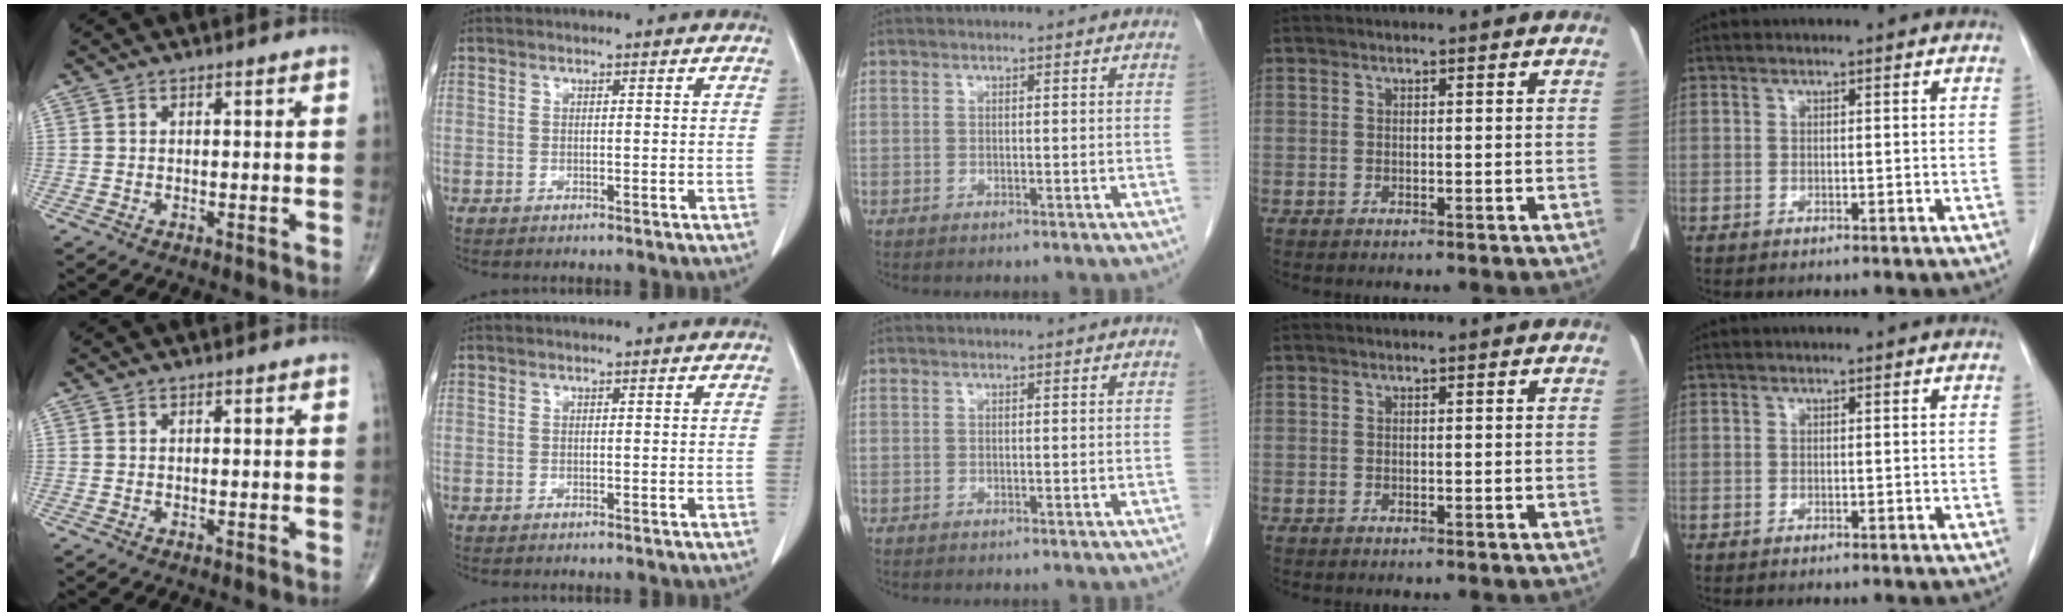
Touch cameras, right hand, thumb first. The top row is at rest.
{}